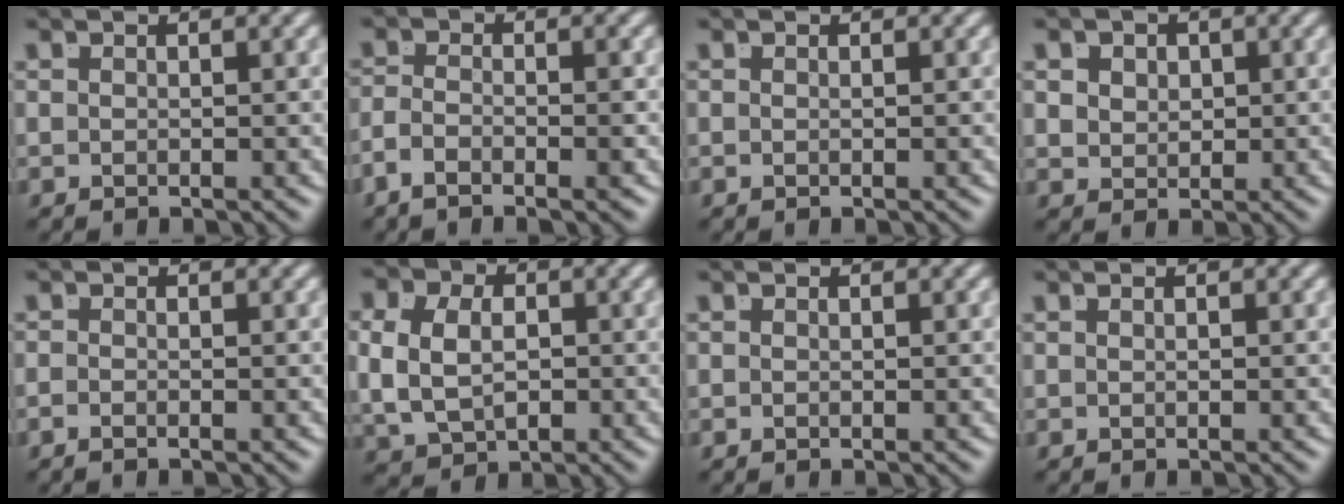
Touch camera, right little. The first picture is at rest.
{"total": 2.8, "force": [-1.8, 0.8, 2.0], "torque": [-0.038, -0.012, -0.027]}
{"total": 0.0}
{"total": 2.4, "force": [0.9, 1.9, 1.3], "torque": [-0.024, -0.012, 0.025]}
{"total": 1.0, "force": [-0.8, -0.4, 0.4], "torque": [-0.005, -0.004, -0.014]}
{"total": 7.0, "force": [0.1, 5.8, 4.0], "torque": [-0.092, -0.021, 0.009]}
{"total": 0.0}
{"total": 0.6, "force": [0.0, -0.6, 0.2], "torque": [-0.003, -0.003, 0.003]}